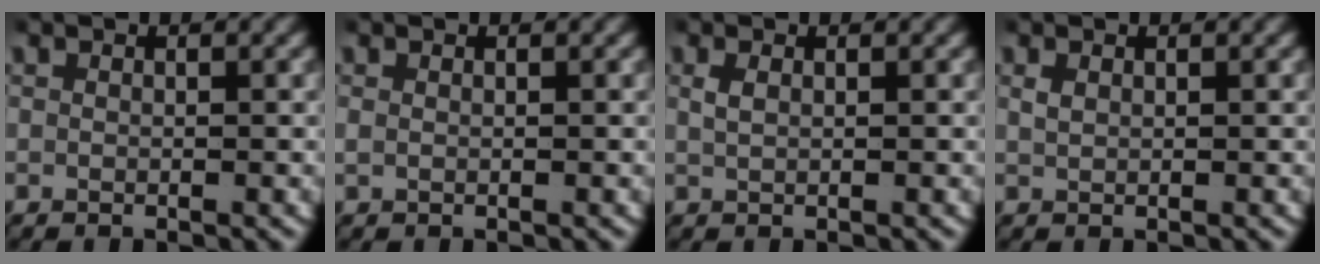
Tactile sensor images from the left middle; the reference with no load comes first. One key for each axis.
{"total": 0.6, "fx": 0.2, "fy": 0.4, "fz": 0.4, "tx": -0.010, "ty": 0.002, "tz": 0.005}
{"total": 0.8, "fx": 0.3, "fy": 0.4, "fz": 0.7, "tx": -0.014, "ty": 0.003, "tz": 0.010}
{"total": 0.7, "fx": 0.4, "fy": 0.4, "fz": 0.4, "tx": -0.008, "ty": 0.002, "tz": 0.011}